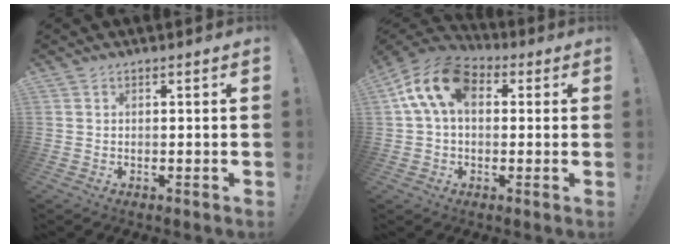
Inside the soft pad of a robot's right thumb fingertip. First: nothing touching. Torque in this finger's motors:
{"motor_torque": [0.53, 0.78, 0.56, 0.47, 0.15]}